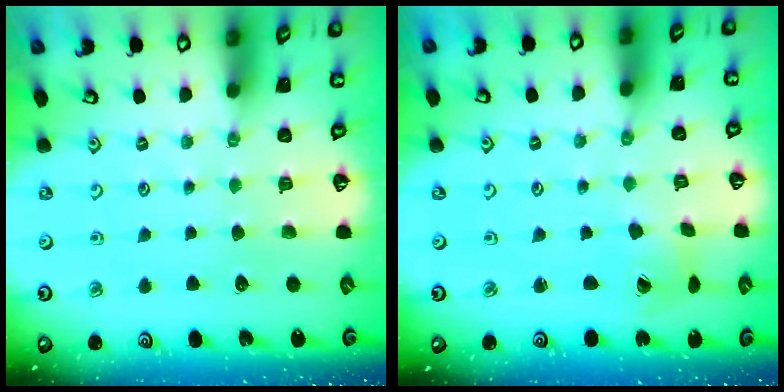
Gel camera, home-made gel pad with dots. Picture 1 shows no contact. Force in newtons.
{"total": 2.2, "press": 2.2, "slide": 0.4}